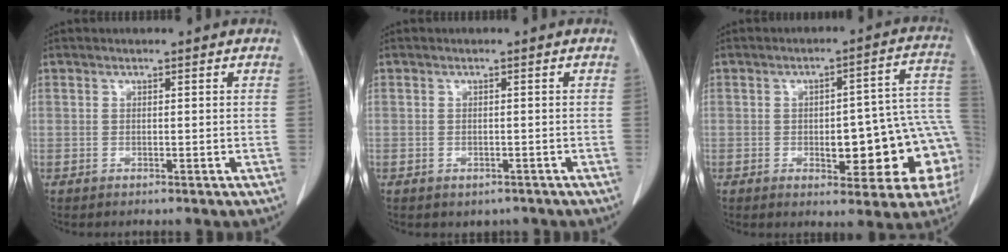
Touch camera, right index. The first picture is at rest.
{"total": 2.0, "force": [-1.4, 1.3, 0.6], "torque": [-0.007, 0.001, -0.013]}
{"total": 15.6, "force": [-3.1, 5.2, 14.4], "torque": [-0.121, 0.041, -0.024]}